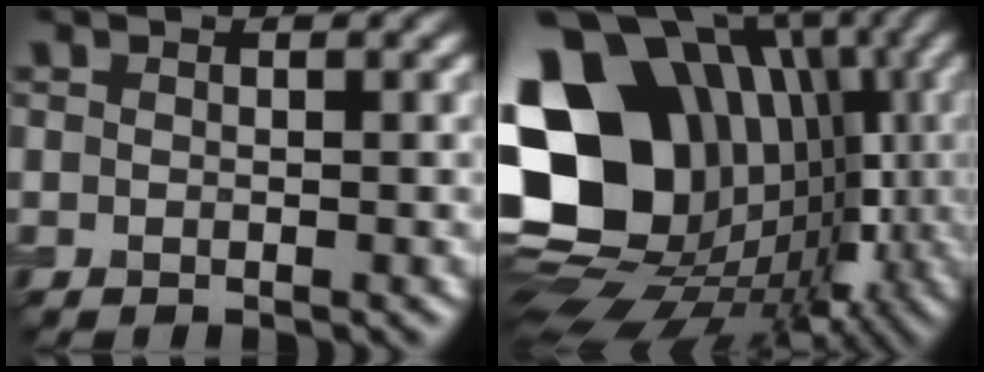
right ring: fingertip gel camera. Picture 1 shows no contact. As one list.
[{"total": 20.7, "force": [1.2, 16.9, 11.9], "torque": [-0.229, -0.008, 0.044]}]